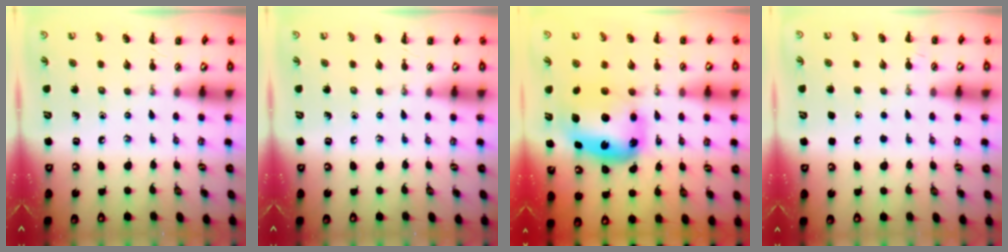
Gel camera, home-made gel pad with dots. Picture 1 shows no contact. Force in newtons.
{"total": 0.0}
{"total": 9.9, "press": 9.5, "slide": 2.7}
{"total": 1.8, "press": 1.8, "slide": 0.1}